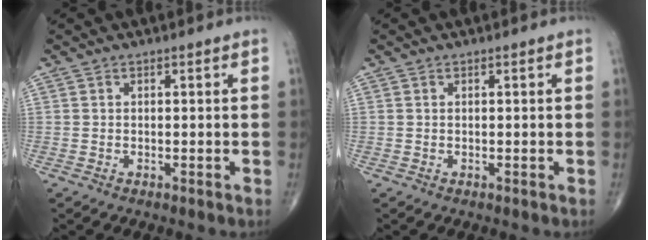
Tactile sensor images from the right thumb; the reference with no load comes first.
{"total": 0.0}